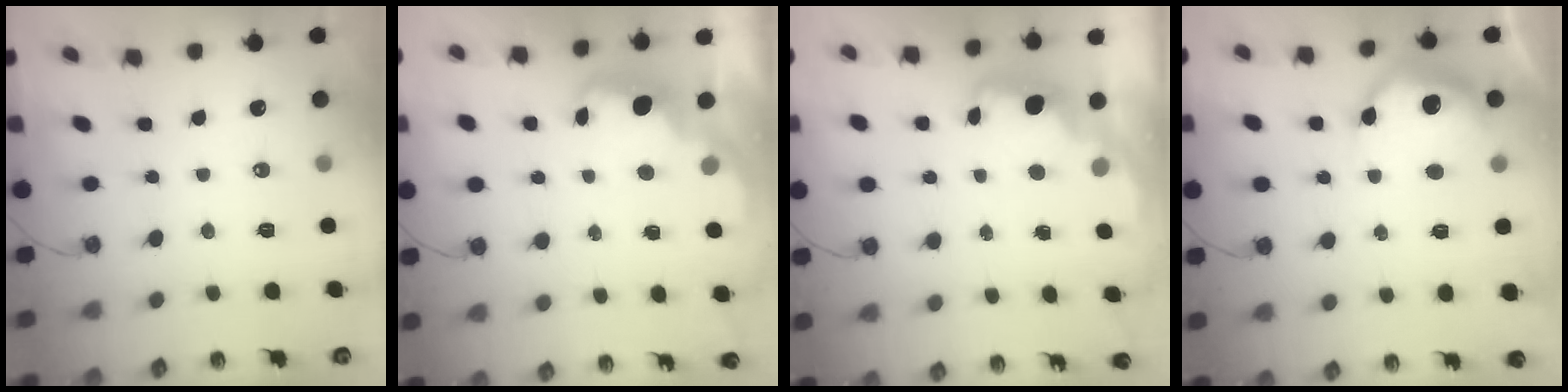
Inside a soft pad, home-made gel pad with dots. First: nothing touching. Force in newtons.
{"total": 2.8, "press": 2.7, "slide": 0.7}
{"total": 2.4, "press": 2.4, "slide": 0.5}
{"total": 15.5, "press": 15.4, "slide": 1.2}